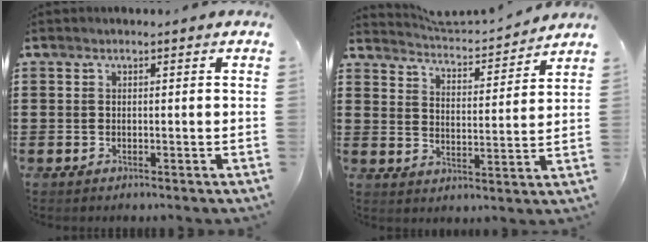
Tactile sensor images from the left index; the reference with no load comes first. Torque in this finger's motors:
{"motor_torque": [2.13, -0.01, -0.10, 0.01]}